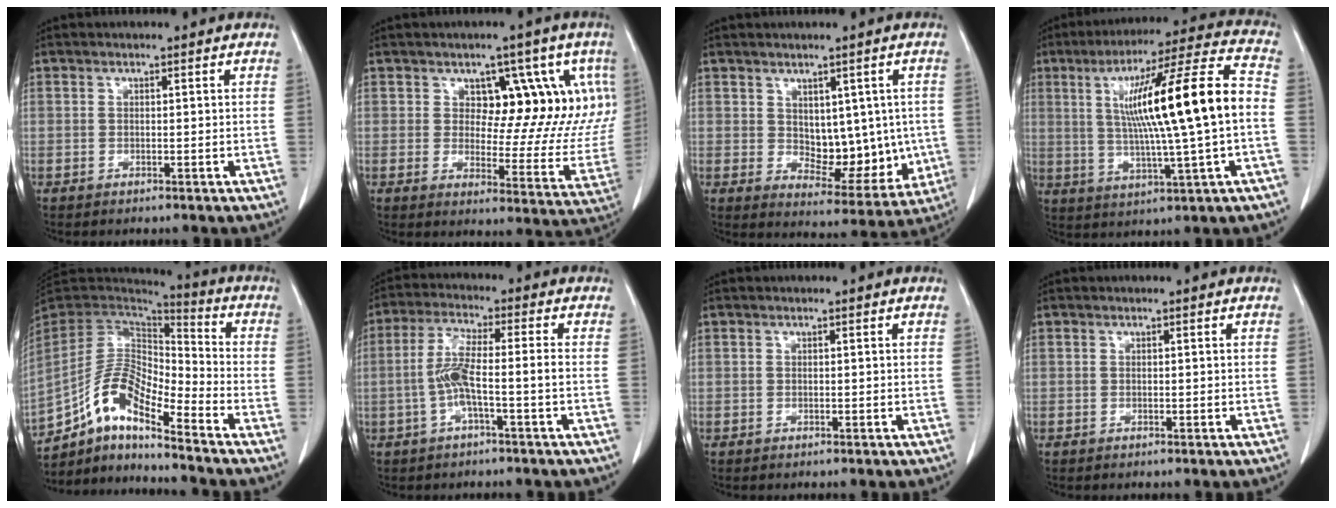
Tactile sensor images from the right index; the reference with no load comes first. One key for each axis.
{"total": 13.5, "fx": 5.5, "fy": 7.5, "fz": 9.7, "tx": -0.094, "ty": 0.012, "tz": 0.078}
{"total": 9.5, "fx": 0.8, "fy": 5.8, "fz": 7.5, "tx": -0.082, "ty": 0.002, "tz": 0.034}
{"total": 18.6, "fx": 1.1, "fy": 0.1, "fz": 18.6, "tx": -0.303, "ty": 0.019, "tz": 0.015}
{"total": 12.5, "fx": -8.3, "fy": 3.2, "fz": 8.8, "tx": -0.175, "ty": 0.028, "tz": -0.153}
{"total": 6.3, "fx": -1.4, "fy": 0.1, "fz": 6.2, "tx": -0.129, "ty": 0.014, "tz": -0.027}
{"total": 0.0}
{"total": 0.0}